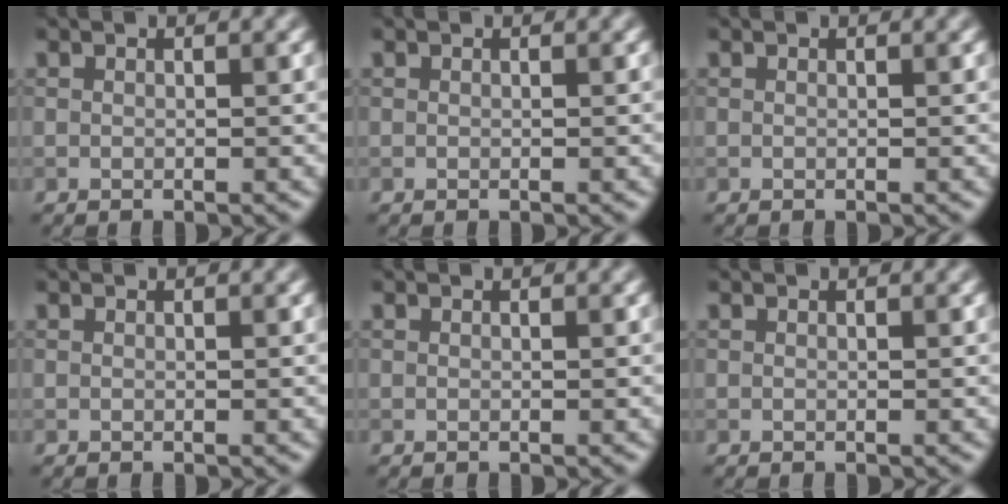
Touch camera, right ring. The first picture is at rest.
{"total": 0.0}
{"total": 0.0}
{"total": 0.0}
{"total": 0.0}
{"total": 0.0}